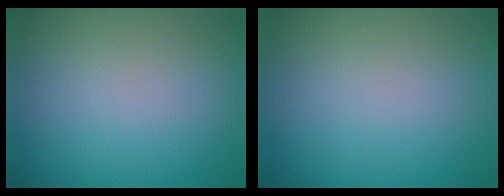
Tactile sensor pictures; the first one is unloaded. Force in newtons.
{"total": 0.0}